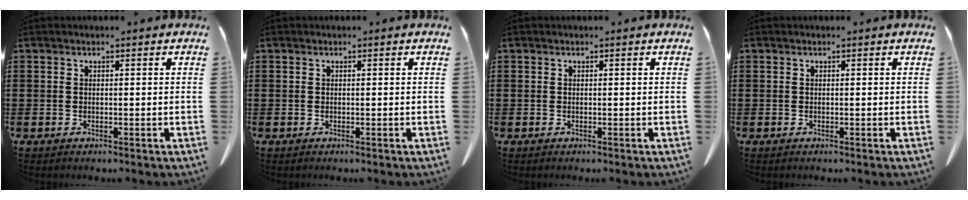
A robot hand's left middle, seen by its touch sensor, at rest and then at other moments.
{"total": 0.0}
{"total": 0.0}
{"total": 0.0}